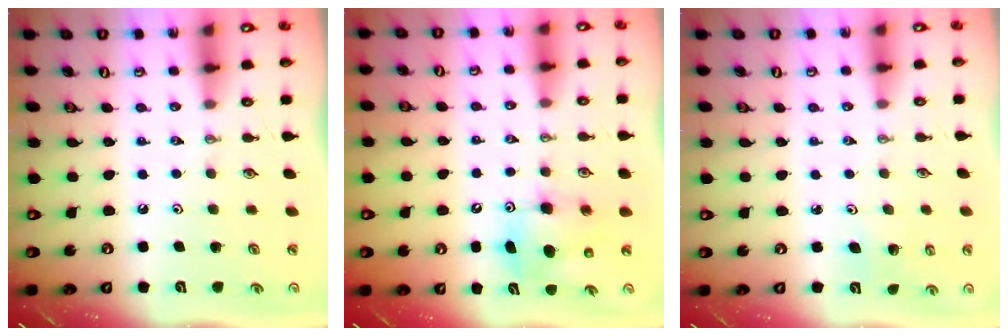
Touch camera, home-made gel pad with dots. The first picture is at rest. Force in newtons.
{"total": 8.0, "press": 7.7, "slide": 2.1}
{"total": 2.9, "press": 2.8, "slide": 0.8}